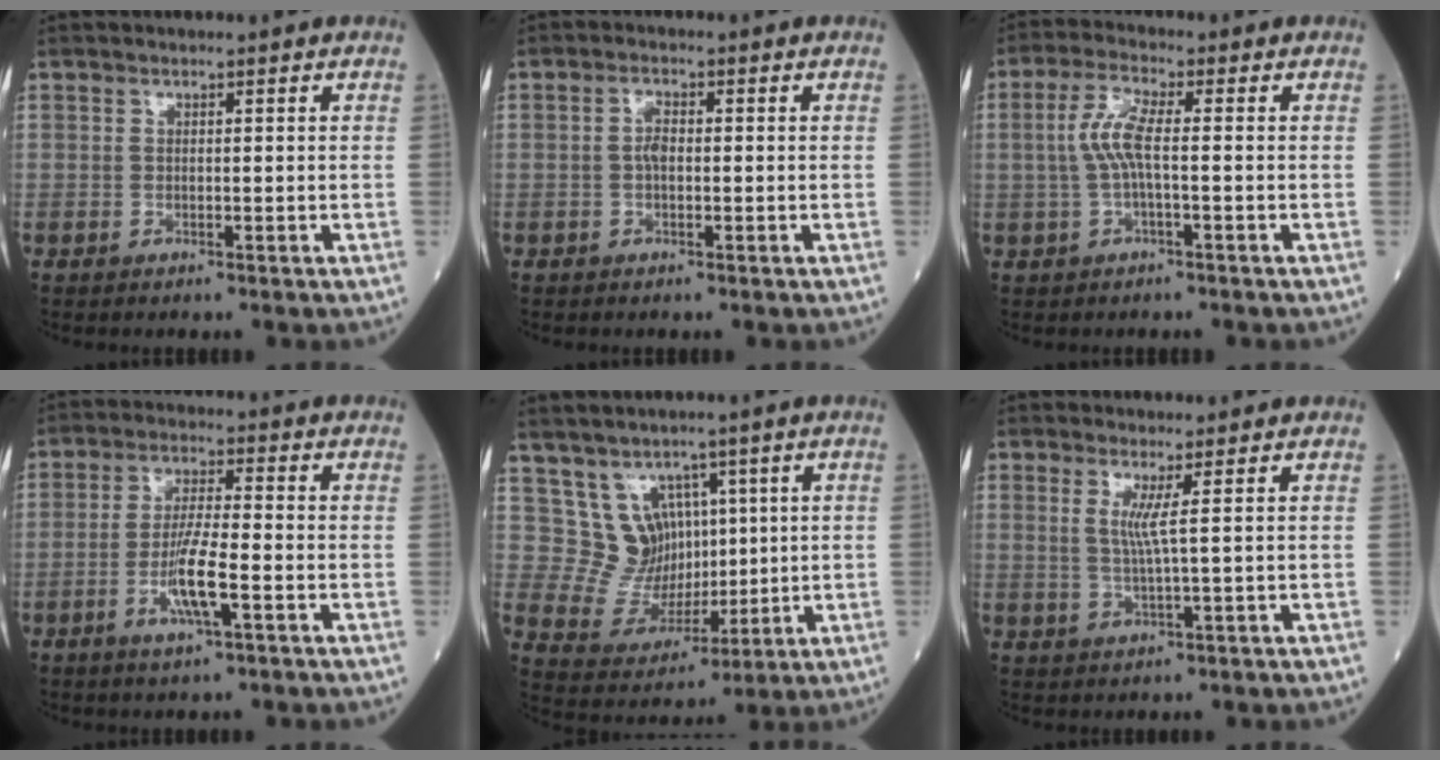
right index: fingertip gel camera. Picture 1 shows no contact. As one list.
[{"total": 2.2, "force": [-0.1, 0.9, 2.0], "torque": [-0.040, 0.005, -0.002]}, {"total": 5.2, "force": [-0.1, 0.7, 5.1], "torque": [-0.115, 0.011, -0.006]}, {"total": 7.4, "force": [-2.5, 0.6, 6.9], "torque": [-0.134, -0.006, -0.049]}, {"total": 7.4, "force": [3.5, 6.3, 1.9], "torque": [-0.036, 0.024, 0.081]}, {"total": 2.9, "force": [0.9, -0.7, 2.7], "torque": [-0.056, -0.007, 0.018]}]